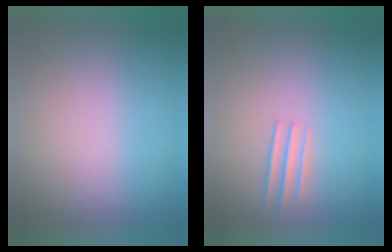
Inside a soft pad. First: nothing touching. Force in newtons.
{"total": 1.8}